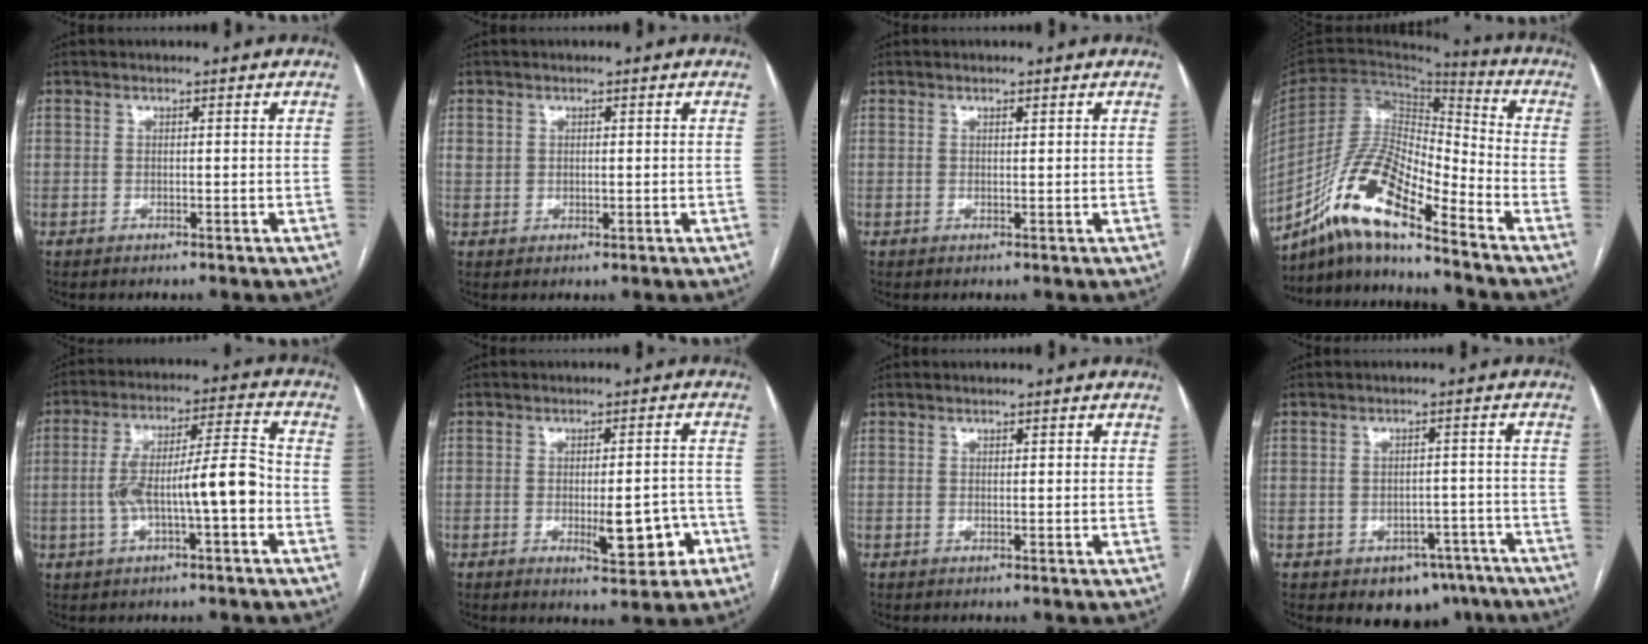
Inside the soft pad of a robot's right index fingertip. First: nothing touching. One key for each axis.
{"total": 1.9, "fx": 0.8, "fy": 1.6, "fz": 0.6, "tx": -0.008, "ty": 0.005, "tz": 0.015}
{"total": 0.5, "fx": 0.3, "fy": 0.0, "fz": 0.4, "tx": -0.008, "ty": -0.001, "tz": 0.006}
{"total": 14.8, "fx": -10.3, "fy": 2.8, "fz": 10.2, "tx": -0.198, "ty": 0.011, "tz": -0.188}
{"total": 11.7, "fx": -2.5, "fy": 2.1, "fz": 11.3, "tx": -0.203, "ty": 0.029, "tz": -0.038}
{"total": 7.3, "fx": -2.6, "fy": 2.3, "fz": 6.4, "tx": -0.074, "ty": 0.004, "tz": -0.027}
{"total": 0.9, "fx": 0.5, "fy": 0.3, "fz": 0.7, "tx": -0.009, "ty": 0.003, "tz": 0.004}
{"total": 7.5, "fx": -5.1, "fy": 5.0, "fz": 2.4, "tx": -0.005, "ty": 0.023, "tz": -0.061}